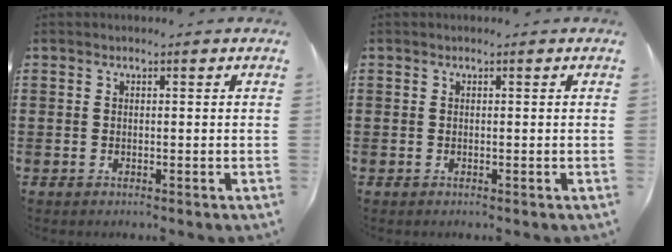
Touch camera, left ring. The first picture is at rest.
{"total": 0.0}